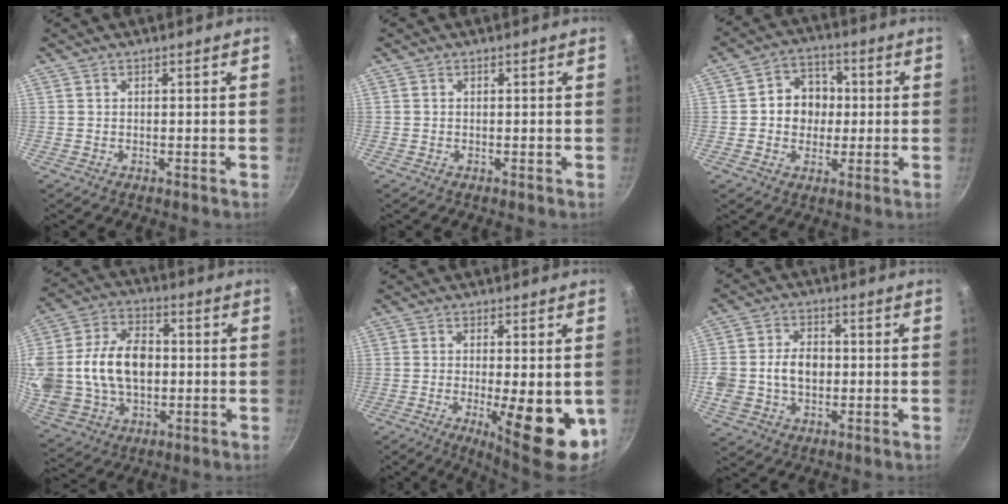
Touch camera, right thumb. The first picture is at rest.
{"total": 0.0}
{"total": 8.9, "force": [0.4, 7.8, 4.4], "torque": [-0.026, 0.011, -0.004]}
{"total": 23.9, "force": [0.5, 17.1, 16.8], "torque": [-0.338, 0.027, 0.015]}
{"total": 14.7, "force": [-3.6, 4.5, 13.5], "torque": [-0.174, -0.006, -0.040]}
{"total": 10.1, "force": [-0.5, 7.6, 6.7], "torque": [-0.108, 0.012, -0.015]}